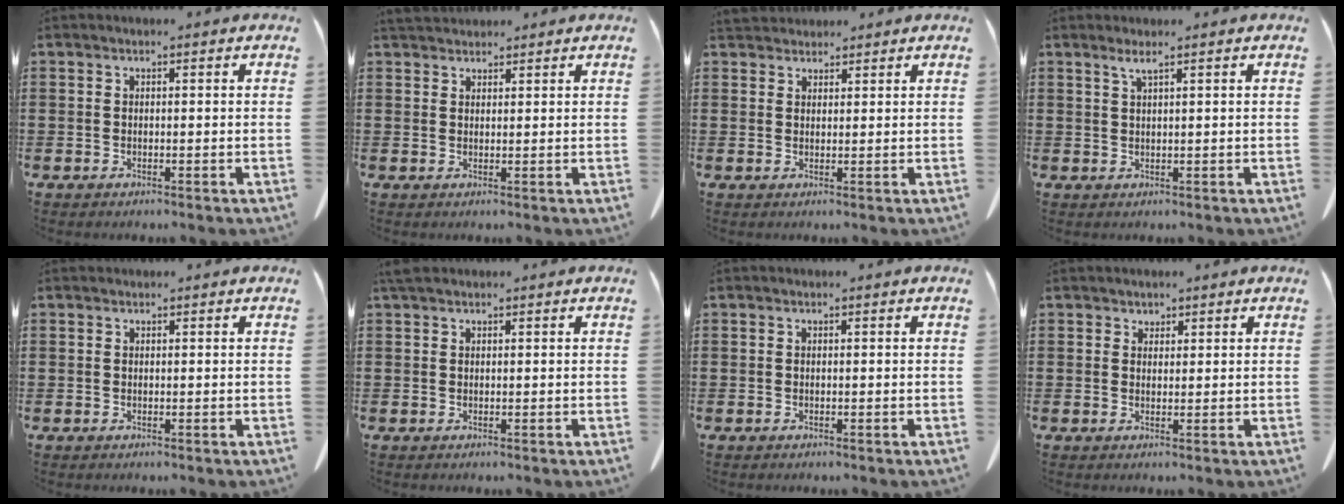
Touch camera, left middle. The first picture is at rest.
{"total": 2.1, "force": [2.0, 0.7, 0.3], "torque": [-0.012, 0.000, 0.042]}
{"total": 2.4, "force": [2.3, 0.7, 0.1], "torque": [-0.010, -0.003, 0.046]}
{"total": 1.4, "force": [1.0, -0.1, 1.1], "torque": [-0.024, -0.004, 0.019]}
{"total": 0.0}
{"total": 1.3, "force": [1.0, 0.3, 0.7], "torque": [-0.018, 0.001, 0.021]}
{"total": 0.0}
{"total": 1.4, "force": [1.2, 0.6, 0.0], "torque": [-0.004, 0.001, 0.026]}